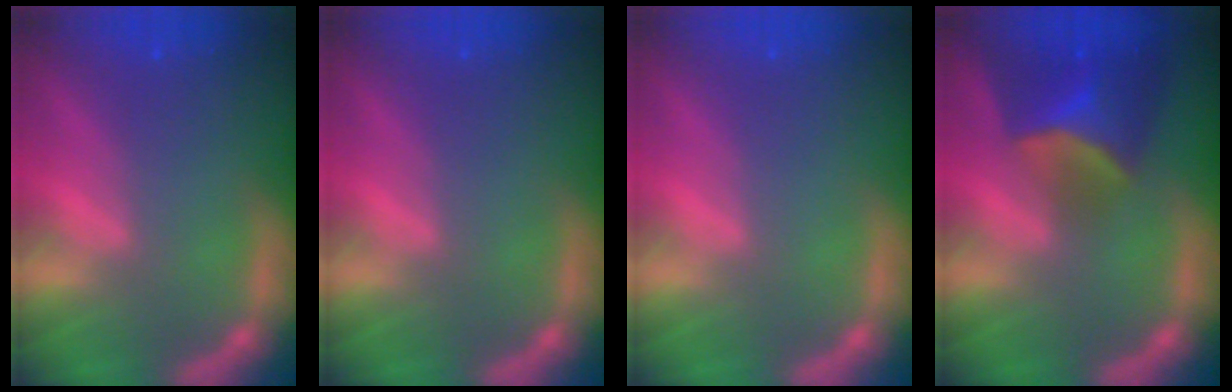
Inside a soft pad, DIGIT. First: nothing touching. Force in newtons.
{"total": 0.0}
{"total": 0.0}
{"total": 6.9}